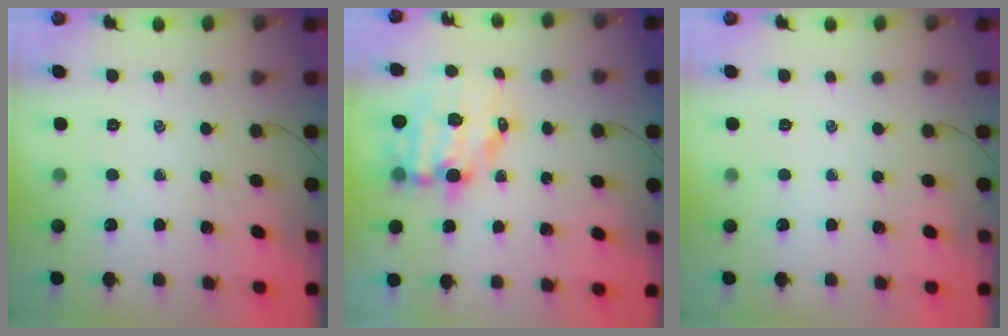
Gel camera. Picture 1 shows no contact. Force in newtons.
{"total": 11.5, "press": 11.2, "slide": 2.5}
{"total": 0.0}